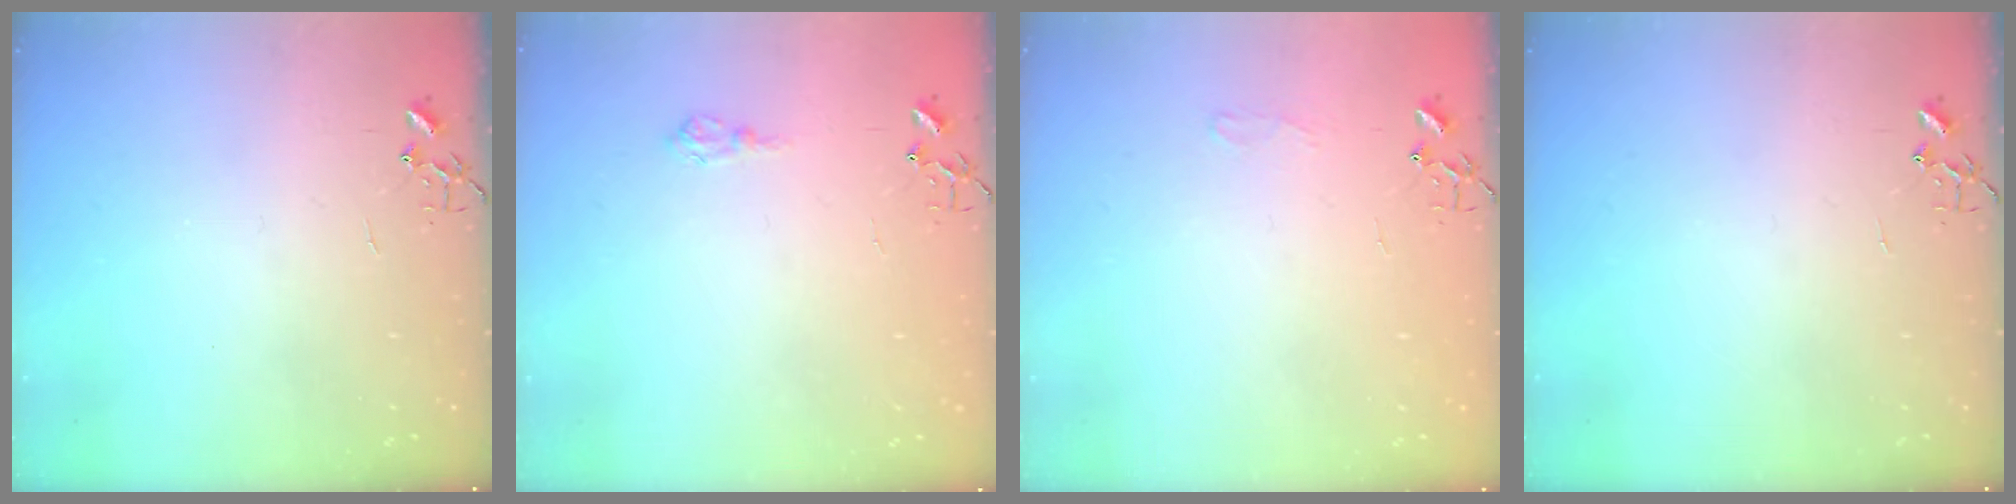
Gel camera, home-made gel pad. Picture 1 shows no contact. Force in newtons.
{"total": 5.2, "press": 5.1, "slide": 0.6}
{"total": 5.9, "press": 5.8, "slide": 0.7}
{"total": 0.0}